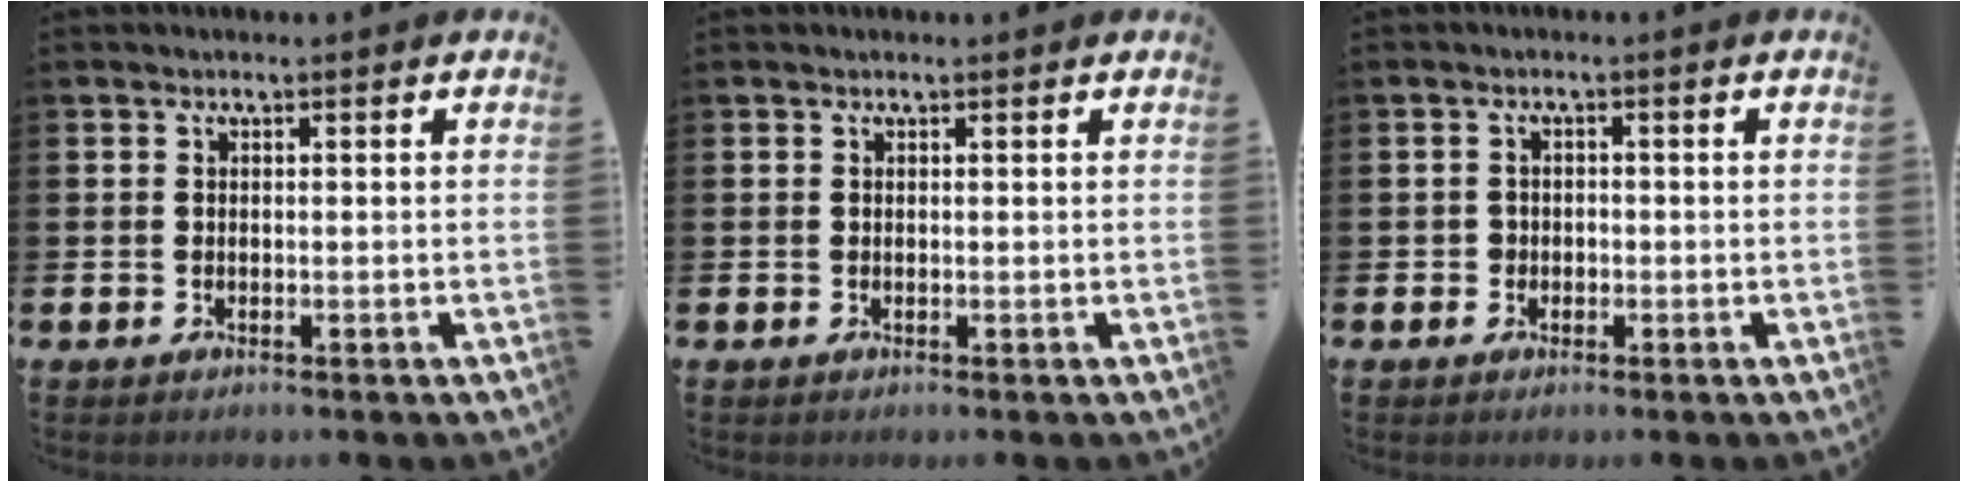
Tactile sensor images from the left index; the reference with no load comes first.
{"total": 0.0}
{"total": 1.4, "force": [-0.5, 1.3, 0.2], "torque": [-0.003, 0.004, -0.013]}